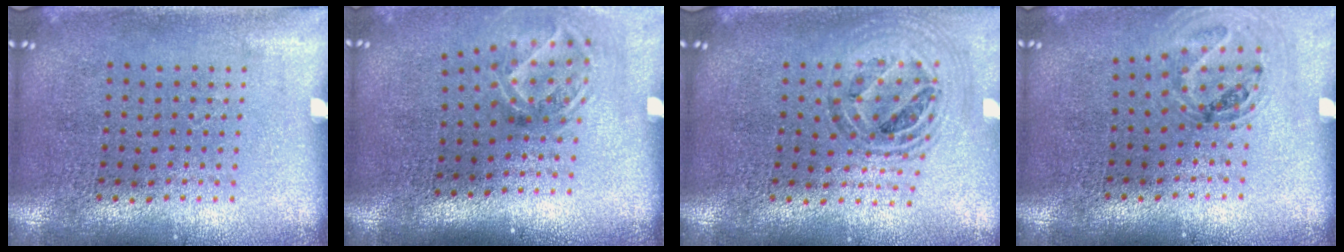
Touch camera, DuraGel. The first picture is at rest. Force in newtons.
{"total": 1.9, "press": 1.3, "slide": 1.4}
{"total": 1.0, "press": 1.0, "slide": 0.1}
{"total": 1.0, "press": 0.9, "slide": 0.2}